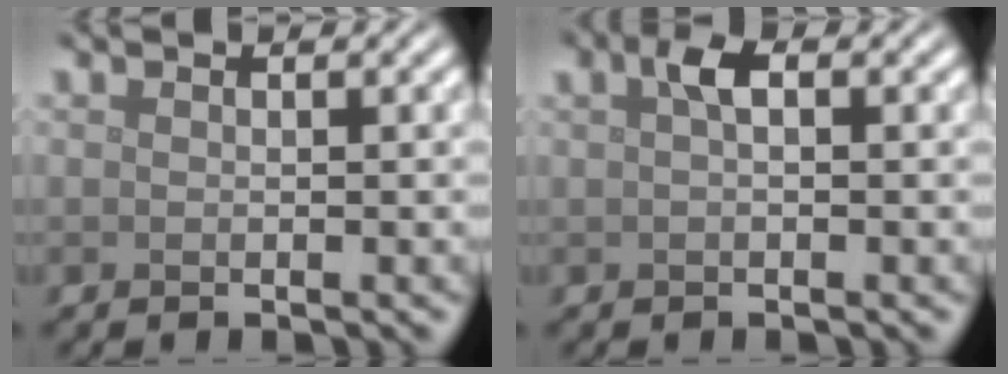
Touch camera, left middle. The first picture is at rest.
{"total": 1.6, "force": [0.4, 0.7, 1.4], "torque": [-0.030, 0.006, 0.006]}